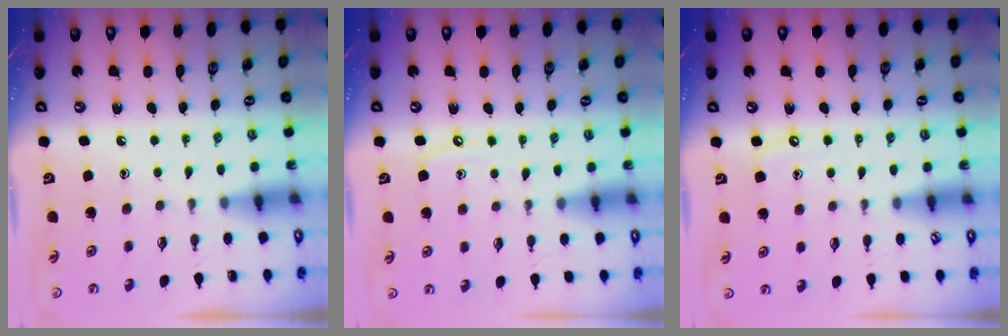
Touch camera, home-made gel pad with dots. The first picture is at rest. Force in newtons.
{"total": 5.5, "press": 5.5, "slide": 0.5}
{"total": 4.6, "press": 4.6, "slide": 0.6}